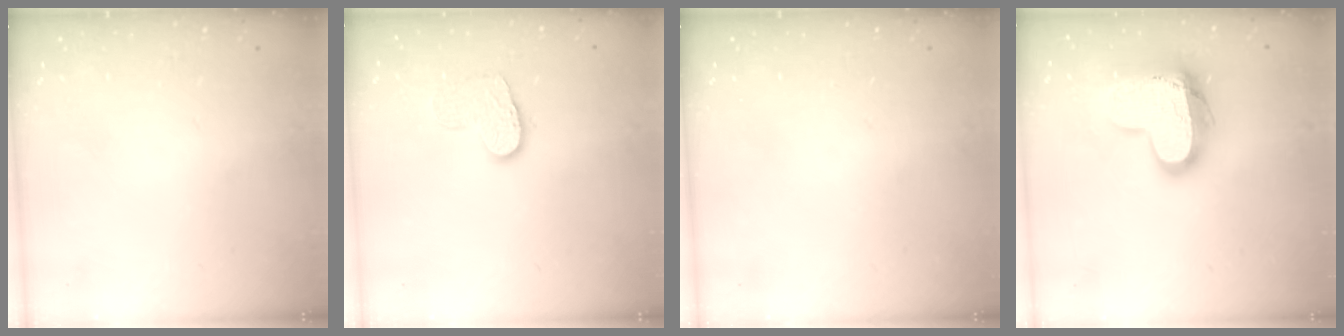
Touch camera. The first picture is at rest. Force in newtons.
{"total": 9.5, "press": 9.5, "slide": 0.7}
{"total": 0.0}
{"total": 16.3, "press": 16.3, "slide": 1.0}